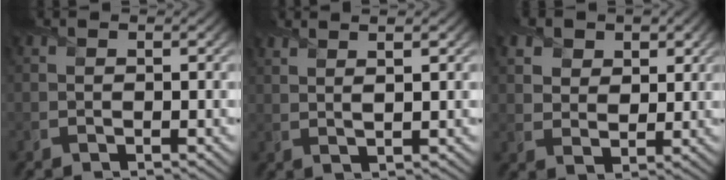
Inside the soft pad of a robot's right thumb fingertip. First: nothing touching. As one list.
[{"total": 3.8, "force": [2.4, 0.8, 2.9], "torque": [-0.039, 0.006, 0.029]}, {"total": 5.5, "force": [3.1, 3.8, 2.4], "torque": [-0.074, -0.008, 0.059]}]